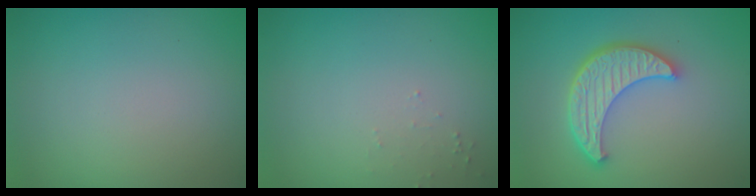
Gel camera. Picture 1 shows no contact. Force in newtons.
{"total": 0.6, "press": 0.6, "slide": 0.2}
{"total": 5.5, "press": 4.2, "slide": 3.6}